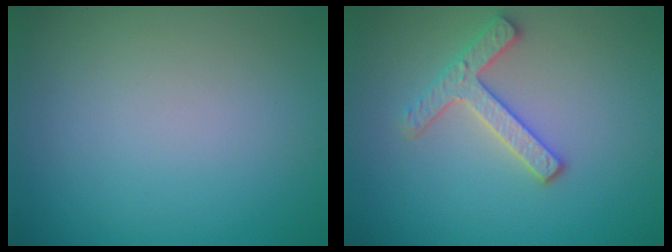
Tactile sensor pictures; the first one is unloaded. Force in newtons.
{"total": 2.8, "press": 2.7, "slide": 0.9}